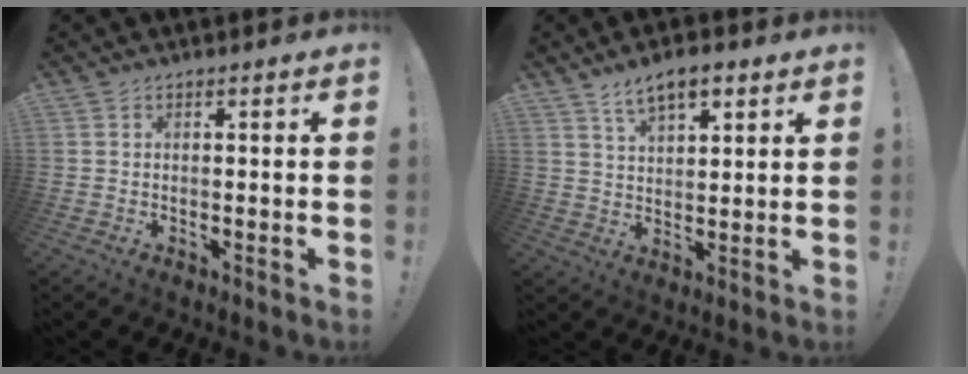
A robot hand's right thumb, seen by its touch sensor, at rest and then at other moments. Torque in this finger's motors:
{"motor_torque": [-0.33, 0.34, -0.01, 0.01, 0.00]}